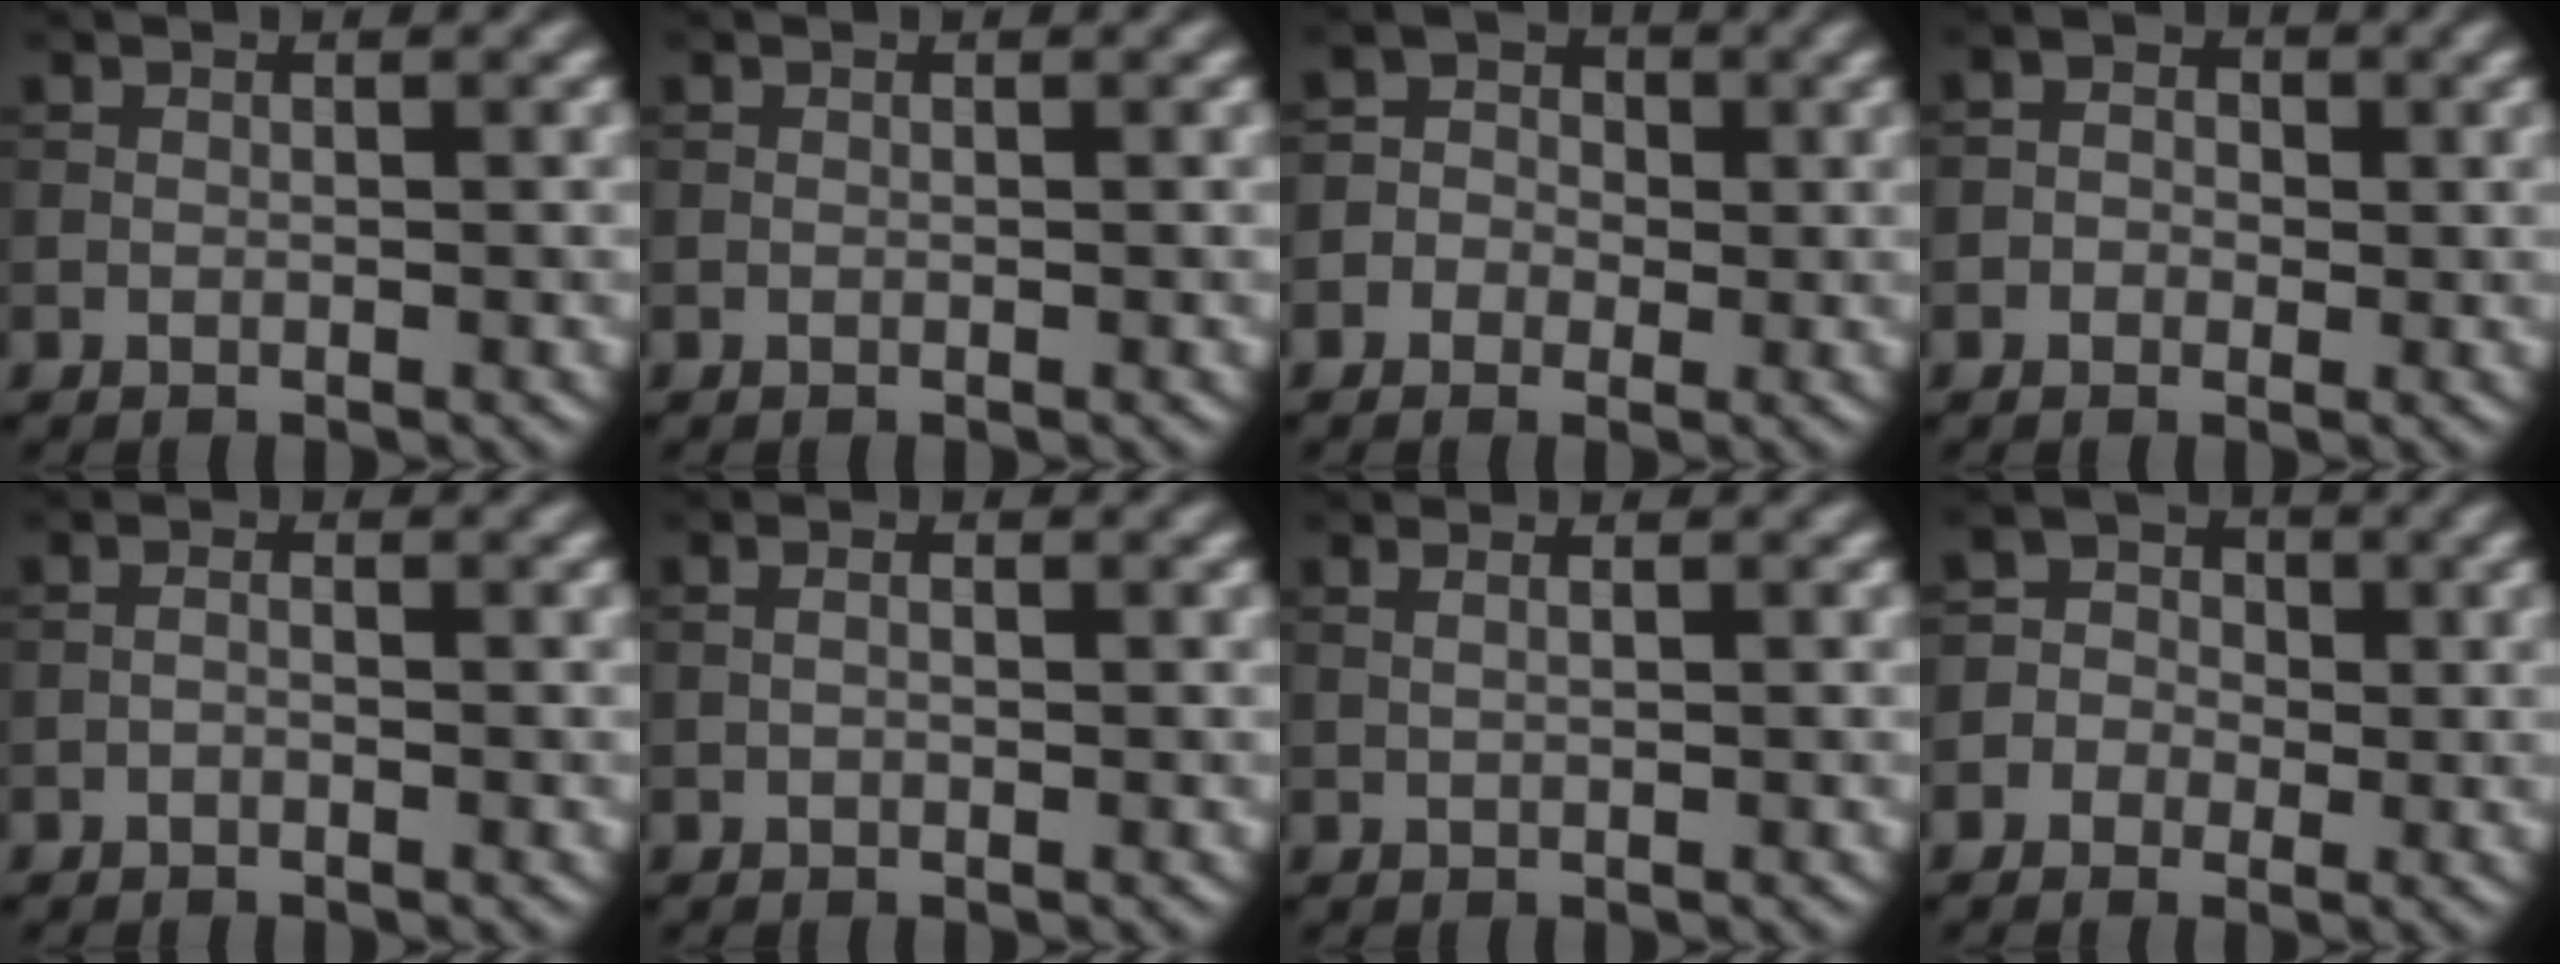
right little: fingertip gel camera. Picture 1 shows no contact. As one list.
[{"total": 0.0}, {"total": 3.4, "force": [-0.5, 3.3, 0.9], "torque": [0.007, 0.017, -0.034]}, {"total": 2.0, "force": [-0.1, 1.8, 0.8], "torque": [0.000, 0.002, -0.019]}, {"total": 0.7, "force": [-0.5, 0.2, 0.5], "torque": [-0.011, 0.000, -0.012]}, {"total": 2.0, "force": [0.6, 1.3, 1.4], "torque": [-0.014, 0.009, -0.013]}, {"total": 1.2, "force": [0.6, 0.4, 0.9], "torque": [-0.010, -0.005, 0.002]}, {"total": 3.9, "force": [-0.8, 3.7, 0.9], "torque": [0.007, 0.021, -0.039]}]